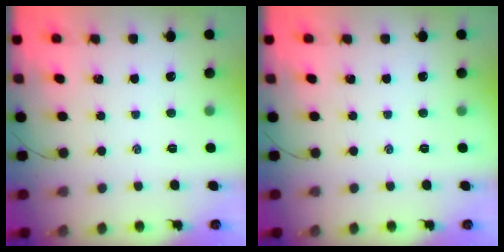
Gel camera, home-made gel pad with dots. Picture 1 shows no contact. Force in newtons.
{"total": 0.0}